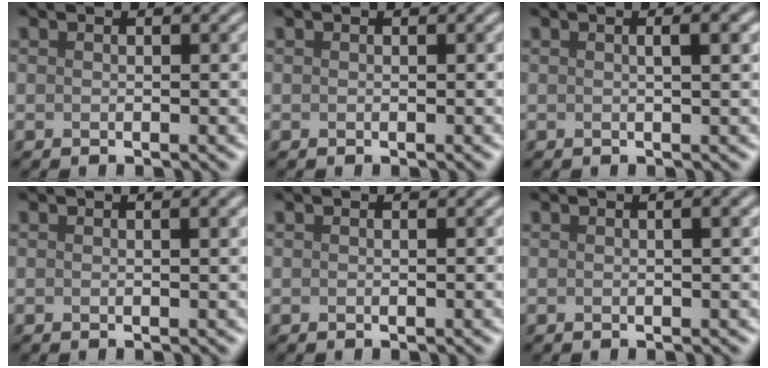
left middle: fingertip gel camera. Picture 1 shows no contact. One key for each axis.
{"total": 0.0}
{"total": 2.5, "fx": 0.7, "fy": 0.8, "fz": 2.2, "tx": -0.019, "ty": 0.002, "tz": -0.002}
{"total": 1.0, "fx": 0.4, "fy": 0.2, "fz": 0.9, "tx": -0.009, "ty": 0.002, "tz": 0.004}
{"total": 0.0}
{"total": 1.2, "fx": 0.3, "fy": 0.3, "fz": 1.1, "tx": -0.014, "ty": 0.003, "tz": 0.001}